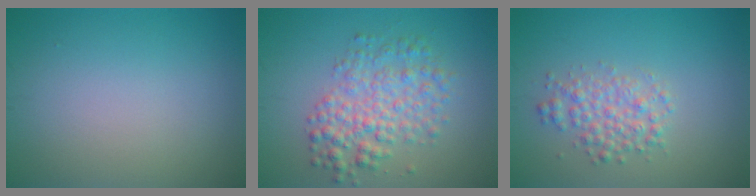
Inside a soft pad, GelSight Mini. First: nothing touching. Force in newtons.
{"total": 4.6, "press": 4.6, "slide": 0.1}
{"total": 2.8, "press": 2.8, "slide": 0.1}